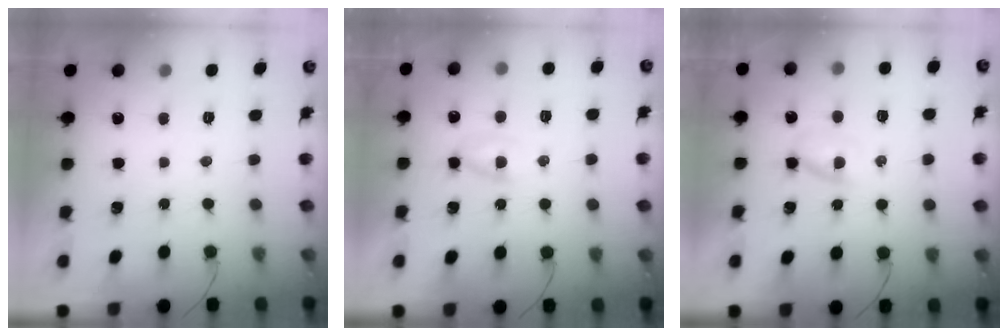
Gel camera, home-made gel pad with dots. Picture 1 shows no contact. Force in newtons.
{"total": 2.2, "press": 2.0, "slide": 1.1}
{"total": 2.7, "press": 2.5, "slide": 1.1}